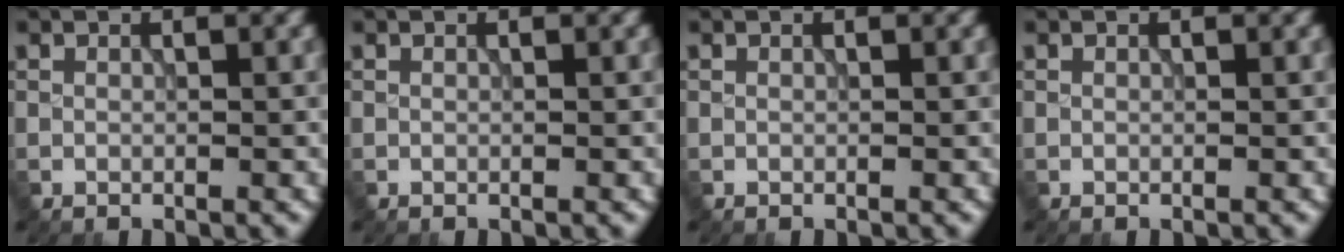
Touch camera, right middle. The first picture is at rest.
{"total": 0.0}
{"total": 0.0}
{"total": 0.0}